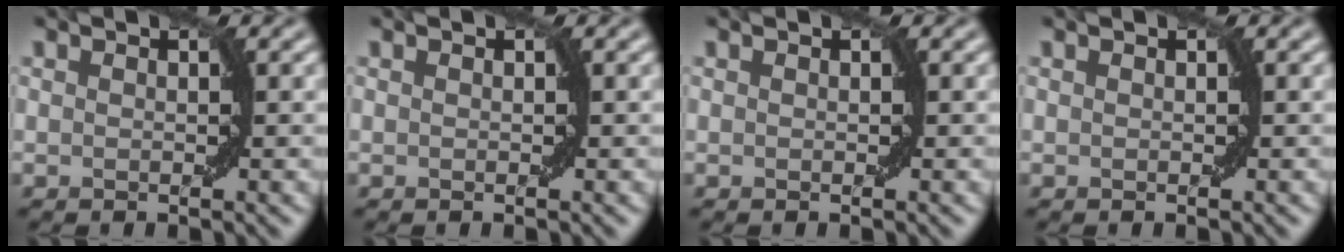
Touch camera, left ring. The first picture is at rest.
{"total": 0.0}
{"total": 0.0}
{"total": 0.0}